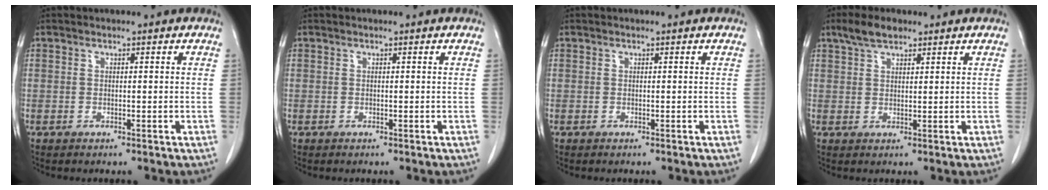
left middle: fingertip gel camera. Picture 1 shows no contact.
{"total": 0.0}
{"total": 0.0}
{"total": 4.0, "force": [2.9, 1.6, 2.2], "torque": [-0.052, 0.012, 0.056]}